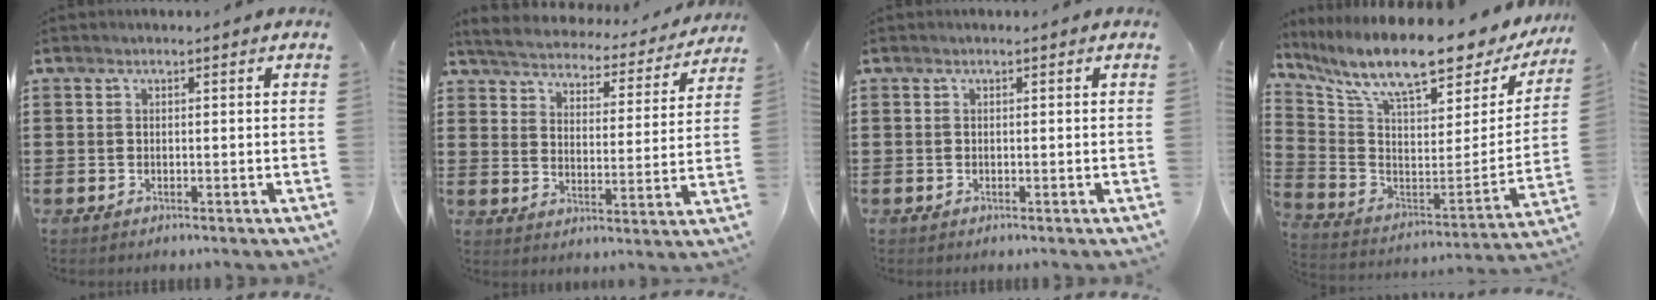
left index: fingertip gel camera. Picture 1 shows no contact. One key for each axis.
{"total": 3.9, "fx": 3.8, "fy": 0.1, "fz": 0.4, "tx": -0.033, "ty": -0.032, "tz": 0.059}
{"total": 0.0}
{"total": 12.5, "fx": 9.8, "fy": 2.5, "fz": 7.4, "tx": -0.163, "ty": -0.071, "tz": 0.165}